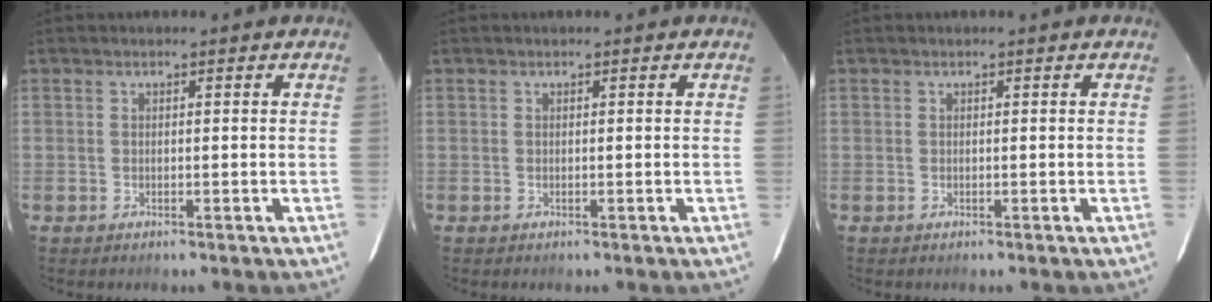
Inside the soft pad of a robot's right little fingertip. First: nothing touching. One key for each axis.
{"total": 0.0}
{"total": 0.0}